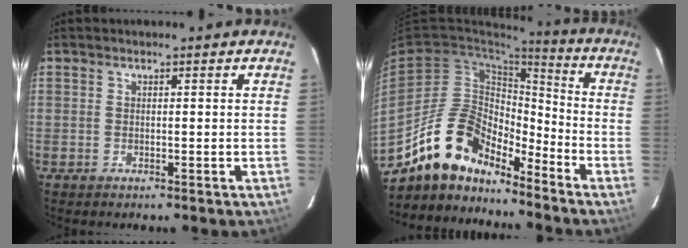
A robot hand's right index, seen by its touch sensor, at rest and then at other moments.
{"total": 14.8, "force": [-12.3, 5.9, 5.8], "torque": [-0.119, 0.019, -0.225]}